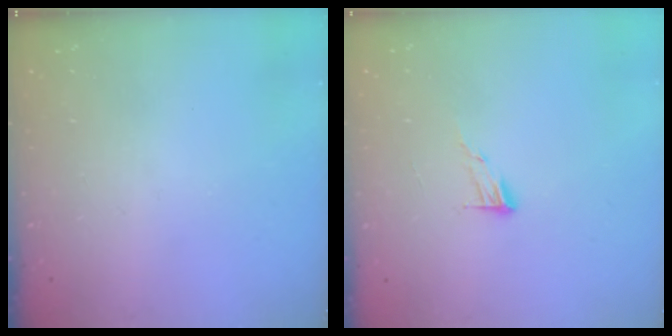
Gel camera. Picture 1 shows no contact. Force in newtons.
{"total": 5.6, "press": 5.6, "slide": 0.4}